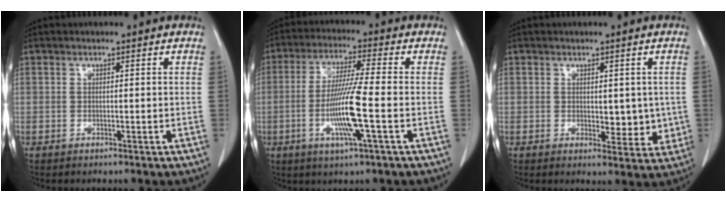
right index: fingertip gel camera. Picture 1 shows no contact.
{"total": 10.2, "force": [-2.6, -0.5, 9.8], "torque": [-0.195, -0.013, -0.052]}
{"total": 4.8, "force": [0.1, 2.7, 3.9], "torque": [-0.034, -0.009, 0.009]}